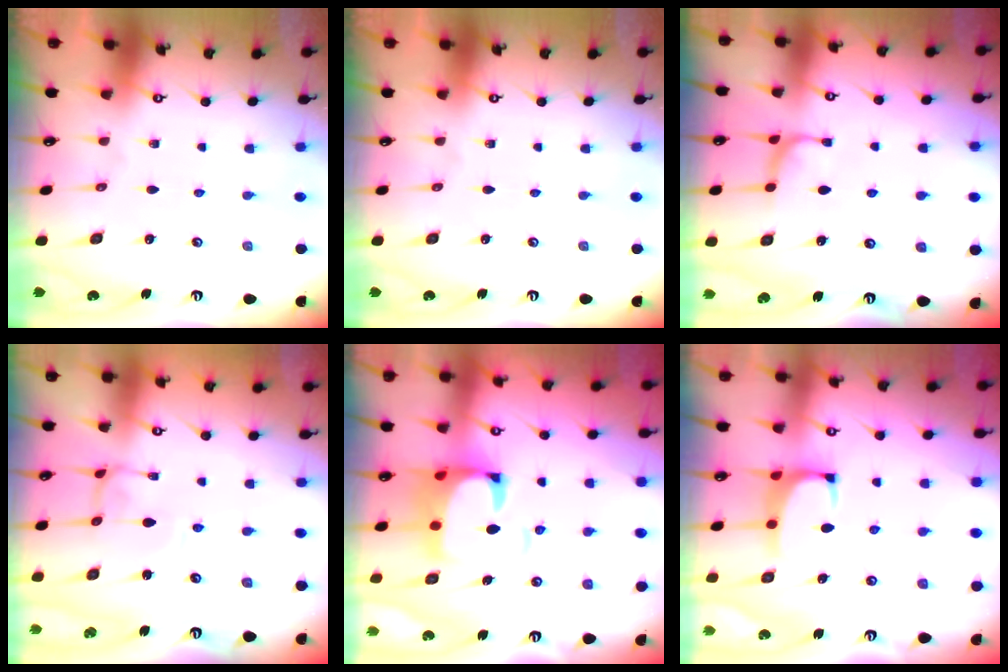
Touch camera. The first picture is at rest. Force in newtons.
{"total": 0.0}
{"total": 2.3, "press": 2.2, "slide": 0.8}
{"total": 0.0}
{"total": 5.8, "press": 5.7, "slide": 1.3}
{"total": 0.7, "press": 0.4, "slide": 0.6}